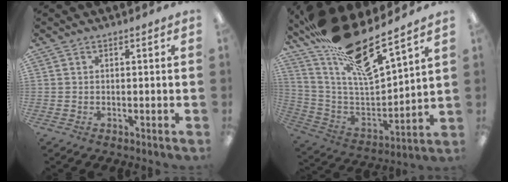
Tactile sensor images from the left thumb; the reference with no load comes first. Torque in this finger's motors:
{"motor_torque": [2.59, 0.56, 1.63, -1.14, 0.51]}